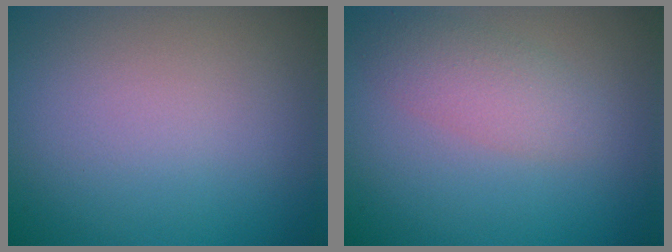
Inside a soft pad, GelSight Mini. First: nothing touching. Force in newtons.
{"total": 2.6, "press": 2.6, "slide": 0.1}